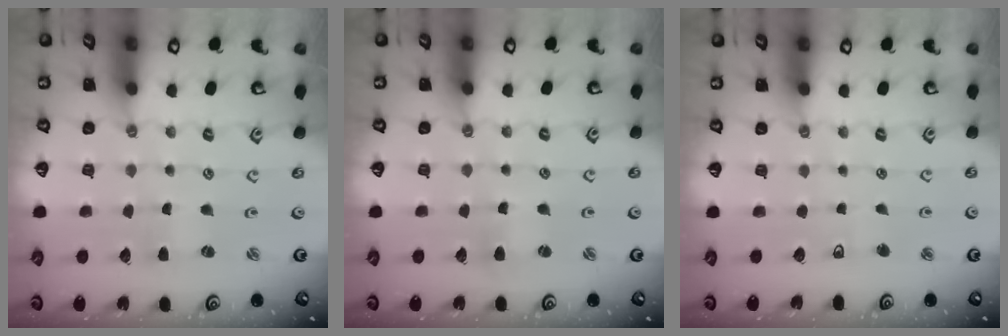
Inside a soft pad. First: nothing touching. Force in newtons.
{"total": 2.3, "press": 2.3, "slide": 0.3}
{"total": 2.9, "press": 2.9, "slide": 0.6}